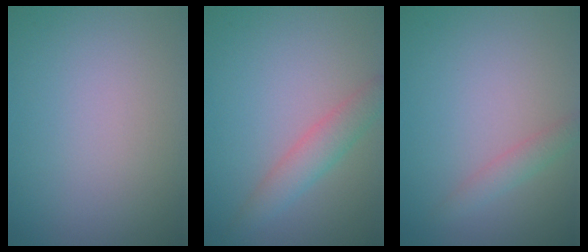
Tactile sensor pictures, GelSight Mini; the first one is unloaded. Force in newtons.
{"total": 2.8, "press": 2.8, "slide": 0.1}
{"total": 1.5, "press": 1.5, "slide": 0.0}